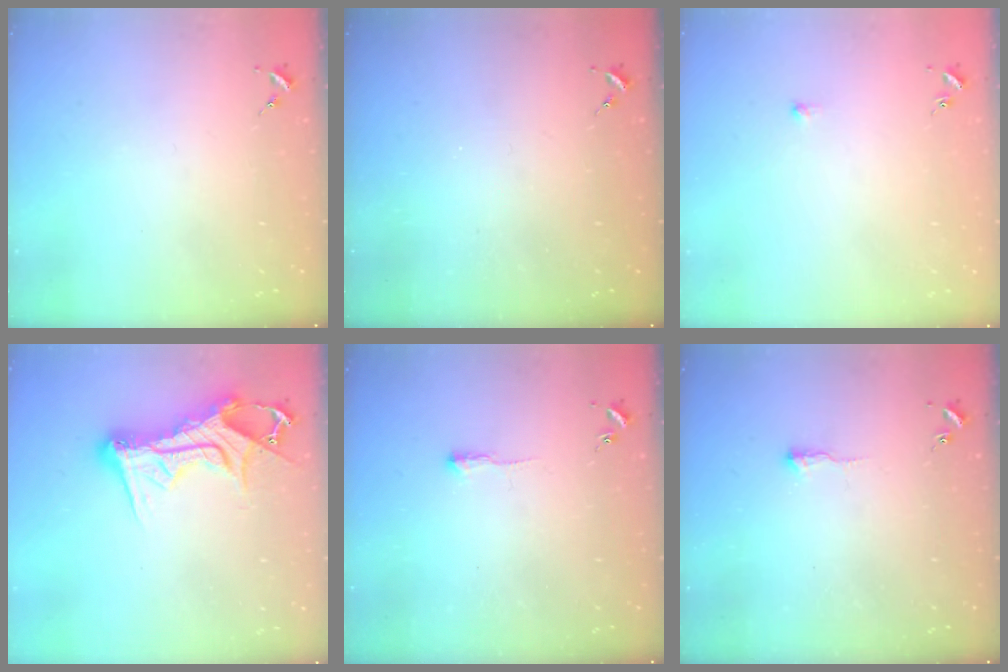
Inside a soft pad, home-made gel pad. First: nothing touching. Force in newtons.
{"total": 0.0}
{"total": 3.5, "press": 3.5, "slide": 0.6}
{"total": 15.4, "press": 15.3, "slide": 1.3}
{"total": 2.5, "press": 2.5, "slide": 0.4}
{"total": 2.9, "press": 2.9, "slide": 0.6}